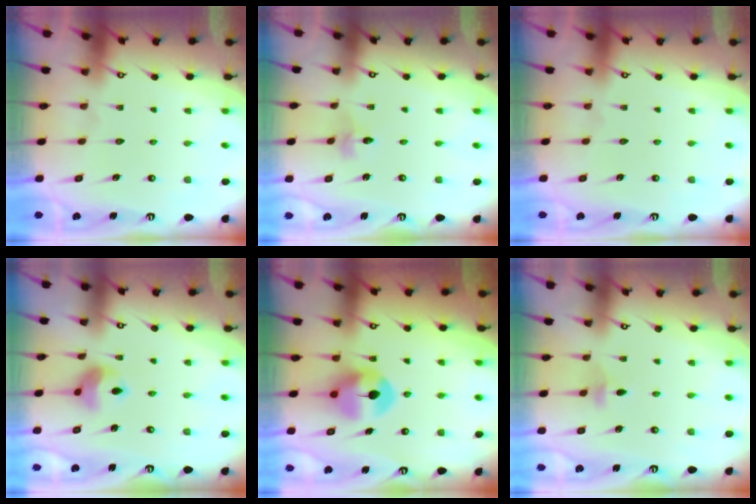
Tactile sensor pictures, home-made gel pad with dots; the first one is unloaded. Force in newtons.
{"total": 2.2, "press": 2.2, "slide": 0.2}
{"total": 0.0}
{"total": 7.8, "press": 7.7, "slide": 1.0}
{"total": 8.3, "press": 8.2, "slide": 1.2}
{"total": 3.7, "press": 3.6, "slide": 0.9}